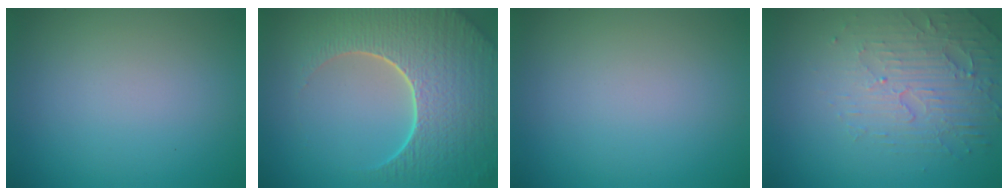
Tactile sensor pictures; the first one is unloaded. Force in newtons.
{"total": 9.2, "press": 6.5, "slide": 6.5}
{"total": 0.0}
{"total": 5.1, "press": 3.4, "slide": 3.7}